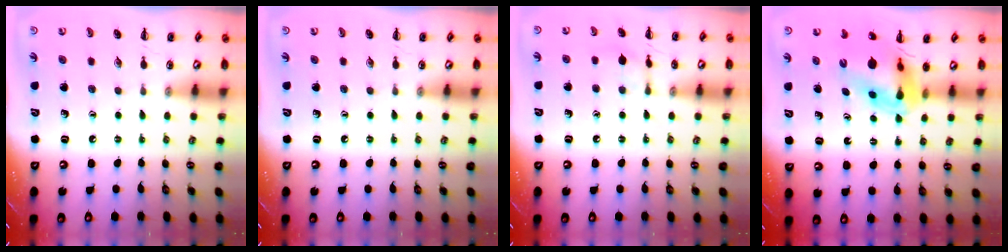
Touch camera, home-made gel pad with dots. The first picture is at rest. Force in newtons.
{"total": 0.0}
{"total": 5.9, "press": 5.8, "slide": 1.2}
{"total": 7.8, "press": 7.4, "slide": 2.4}